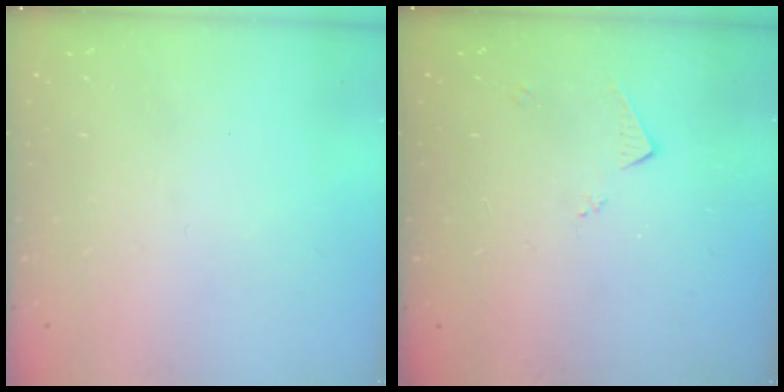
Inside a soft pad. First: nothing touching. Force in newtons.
{"total": 5.0, "press": 4.9, "slide": 0.7}